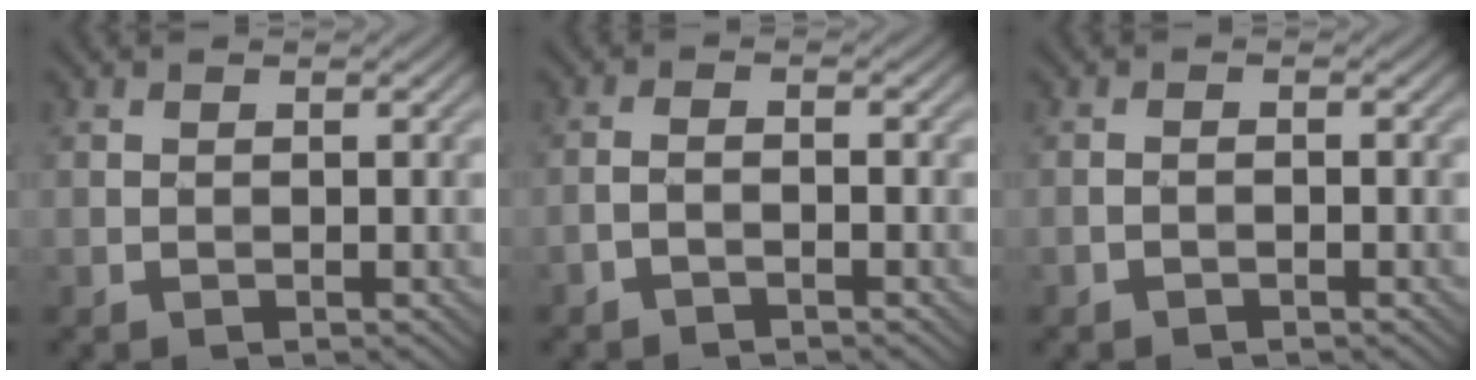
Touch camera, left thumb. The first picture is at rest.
{"total": 1.4, "force": [-1.1, 0.2, 0.9], "torque": [-0.017, 0.003, -0.026]}
{"total": 0.8, "force": [-0.6, 0.1, 0.5], "torque": [-0.008, 0.001, -0.011]}